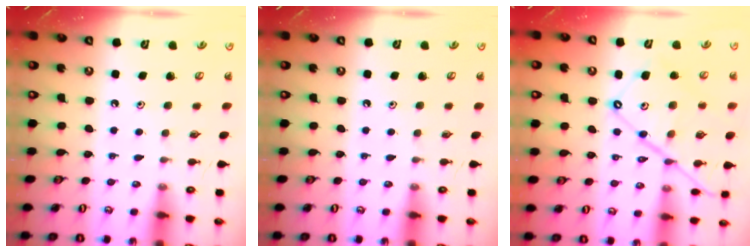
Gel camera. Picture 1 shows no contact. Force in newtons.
{"total": 0.0}
{"total": 15.1, "press": 15.0, "slide": 1.5}